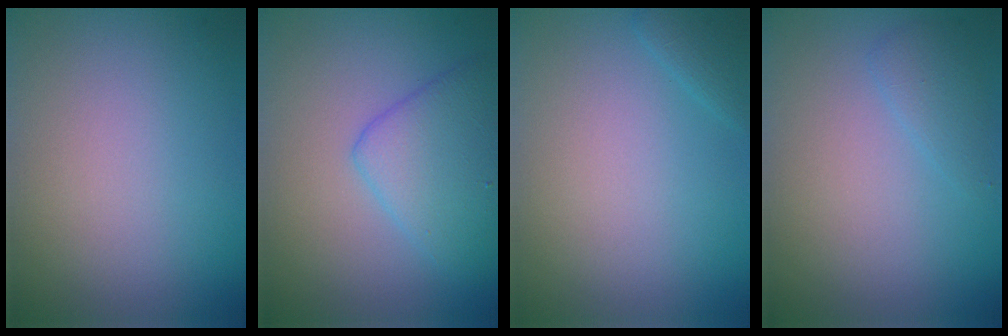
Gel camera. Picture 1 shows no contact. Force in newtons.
{"total": 4.1, "press": 4.1, "slide": 0.2}
{"total": 1.2, "press": 1.2, "slide": 0.0}
{"total": 1.3, "press": 1.3, "slide": 0.0}